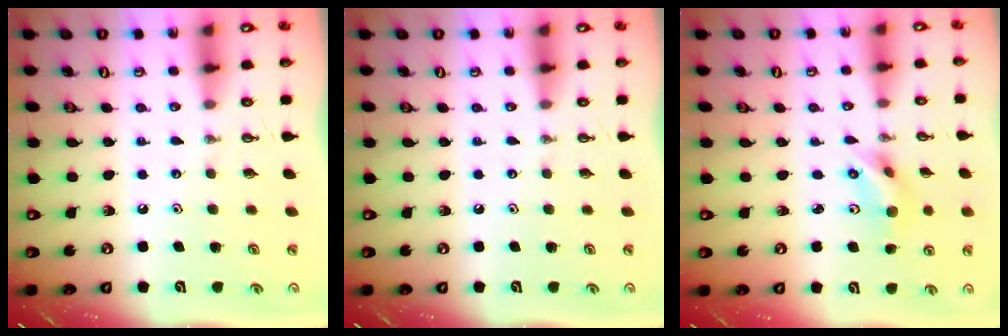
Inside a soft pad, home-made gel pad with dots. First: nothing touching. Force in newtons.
{"total": 0.0}
{"total": 5.6, "press": 4.5, "slide": 3.3}